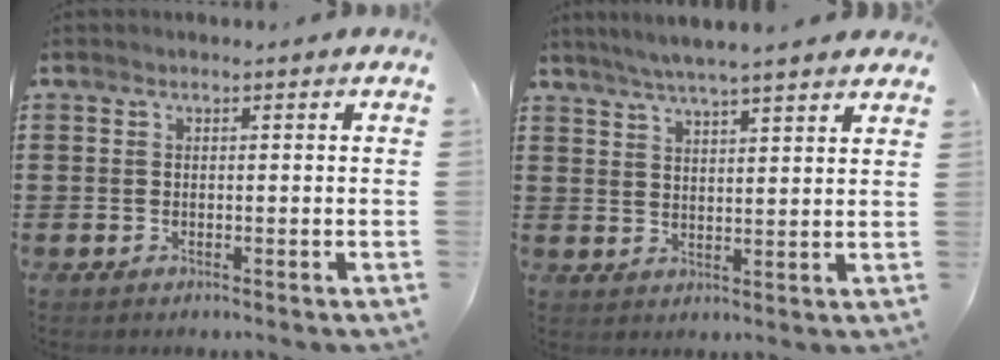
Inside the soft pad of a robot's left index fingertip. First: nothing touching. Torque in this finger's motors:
{"motor_torque": [2.14, 0.00, 0.86, 0.21]}